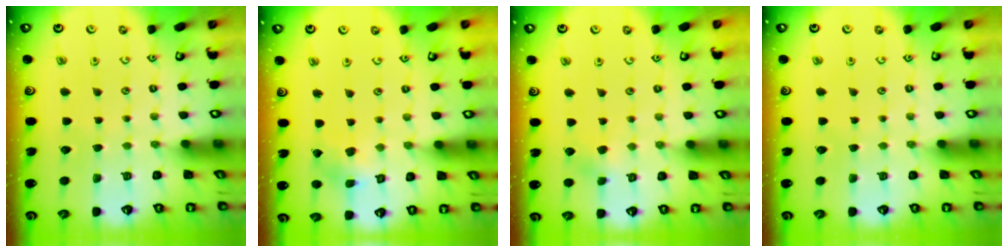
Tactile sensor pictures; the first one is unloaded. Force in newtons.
{"total": 2.3, "press": 2.3, "slide": 0.3}
{"total": 3.6, "press": 3.5, "slide": 0.9}
{"total": 0.0}